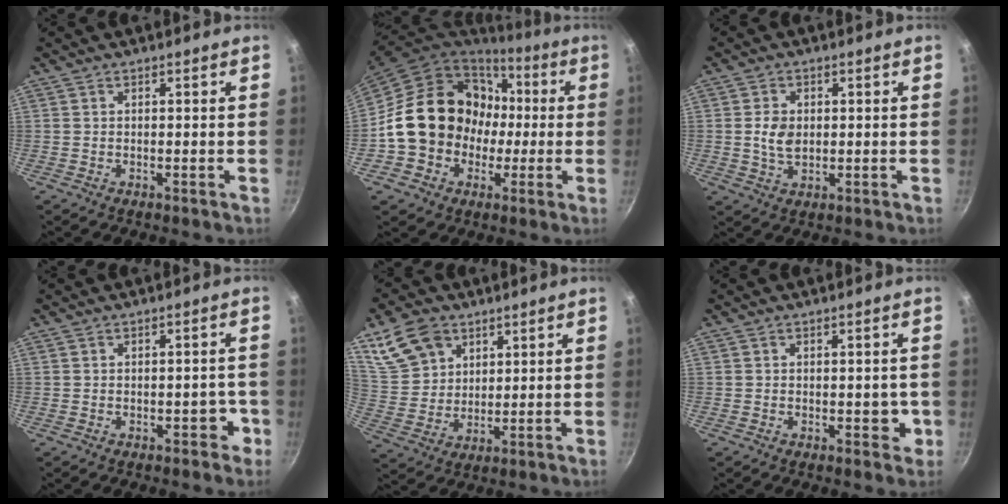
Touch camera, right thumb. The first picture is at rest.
{"total": 18.5, "force": [-0.2, 16.1, 9.1], "torque": [-0.116, 0.045, 0.005]}
{"total": 4.9, "force": [0.4, 3.5, 3.5], "torque": [-0.057, -0.004, 0.007]}
{"total": 3.2, "force": [-1.3, 2.1, 2.0], "torque": [0.007, 0.021, -0.015]}
{"total": 11.7, "force": [6.3, 8.4, 5.2], "torque": [-0.078, -0.020, 0.132]}
{"total": 3.2, "force": [-0.5, 2.1, 2.5], "torque": [-0.004, 0.004, -0.010]}